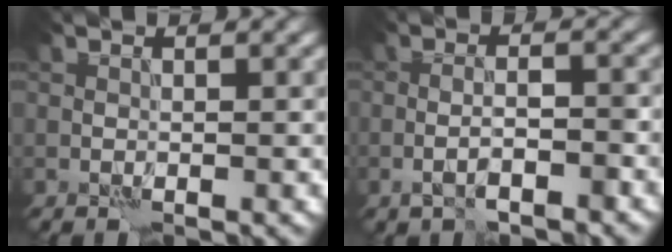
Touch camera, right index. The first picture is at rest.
{"total": 2.9, "force": [-1.6, 0.6, 2.3], "torque": [-0.043, 0.003, -0.030]}